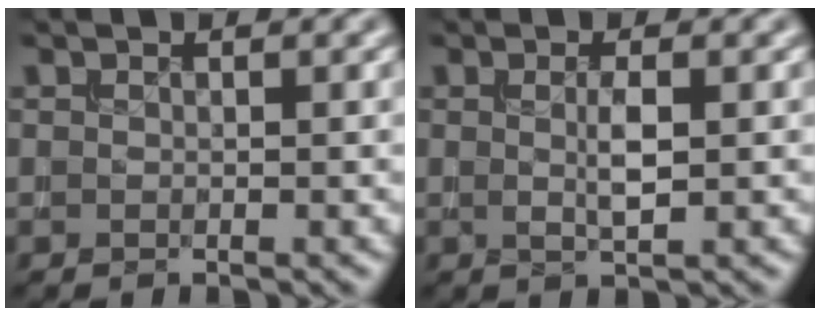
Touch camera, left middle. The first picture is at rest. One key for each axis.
{"total": 1.8, "fx": 0.0, "fy": 0.2, "fz": 1.8, "tx": -0.036, "ty": 0.002, "tz": 0.002}